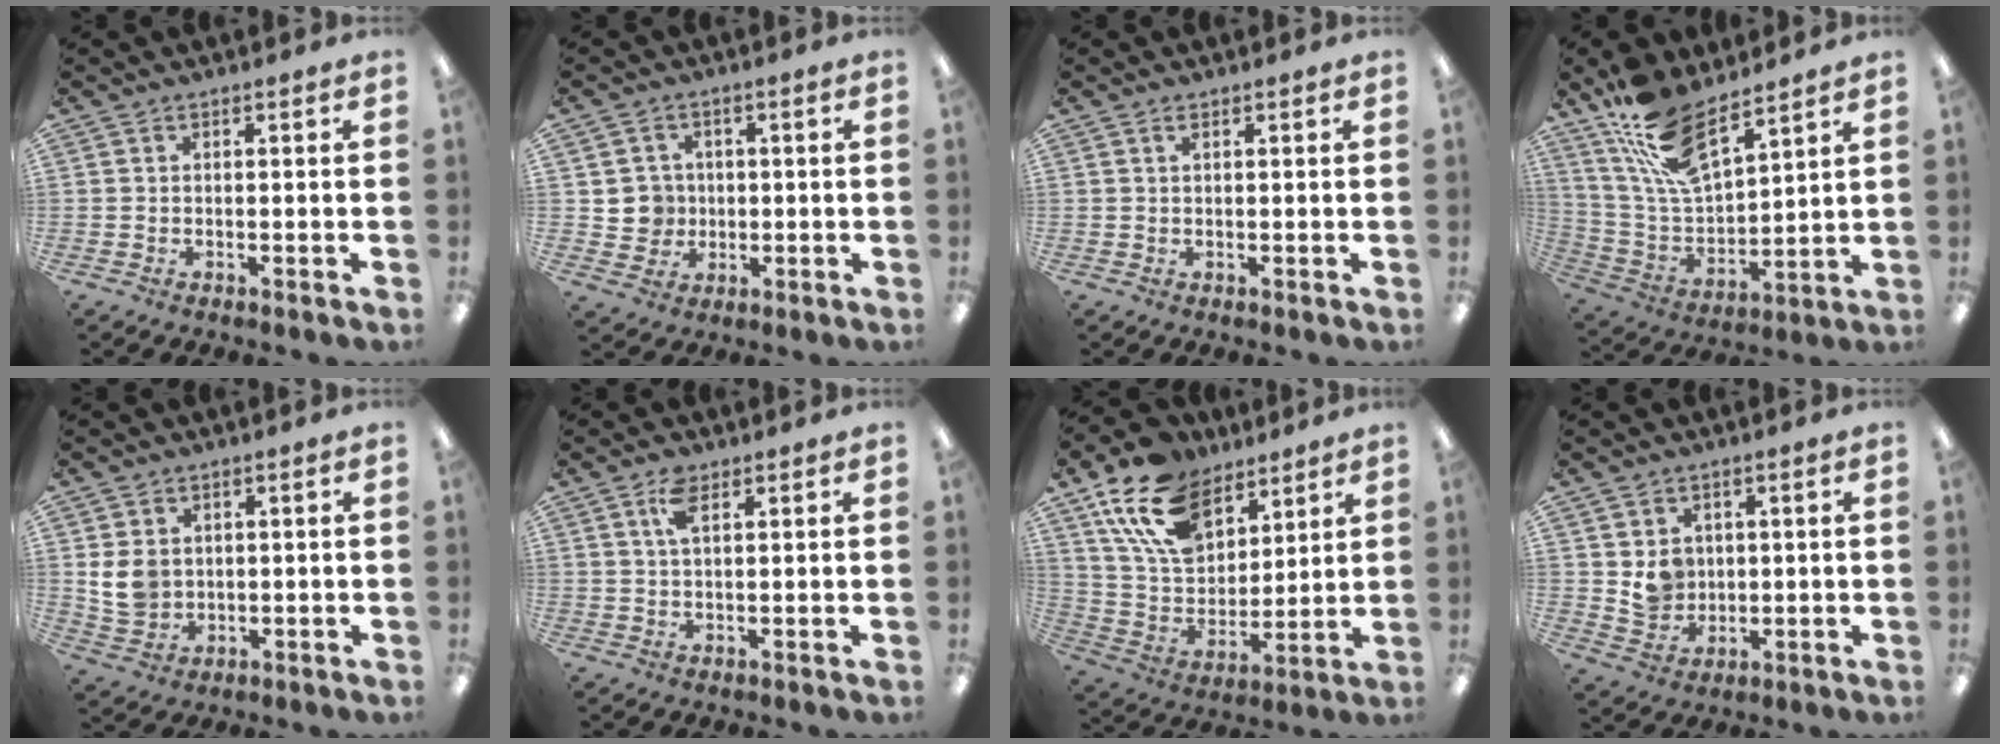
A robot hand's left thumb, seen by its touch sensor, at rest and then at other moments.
{"total": 5.4, "force": [0.6, 5.4, 0.5], "torque": [-0.003, 0.004, 0.012]}
{"total": 1.0, "force": [0.6, 0.4, 0.7], "torque": [-0.016, 0.003, 0.010]}
{"total": 15.9, "force": [11.3, 6.2, 9.3], "torque": [-0.192, -0.052, 0.209]}
{"total": 6.1, "force": [1.2, 5.2, 3.0], "torque": [-0.062, 0.002, 0.022]}
{"total": 5.1, "force": [2.7, 2.3, 3.7], "torque": [-0.074, 0.003, 0.046]}
{"total": 18.5, "force": [11.5, 11.1, 9.5], "torque": [-0.179, -0.045, 0.217]}
{"total": 6.1, "force": [1.9, 5.5, 1.9], "torque": [-0.021, -0.002, 0.037]}